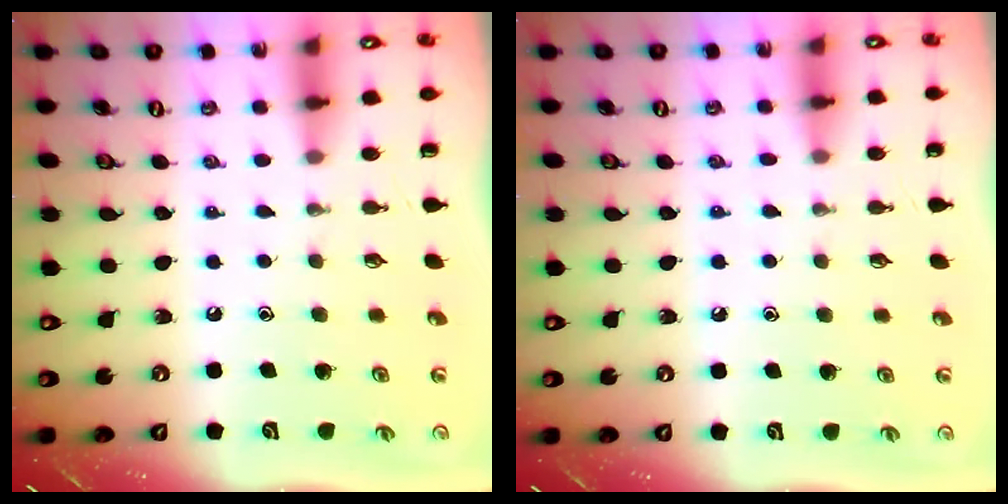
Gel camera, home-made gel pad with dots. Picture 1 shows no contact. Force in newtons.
{"total": 3.0, "press": 3.0, "slide": 0.4}